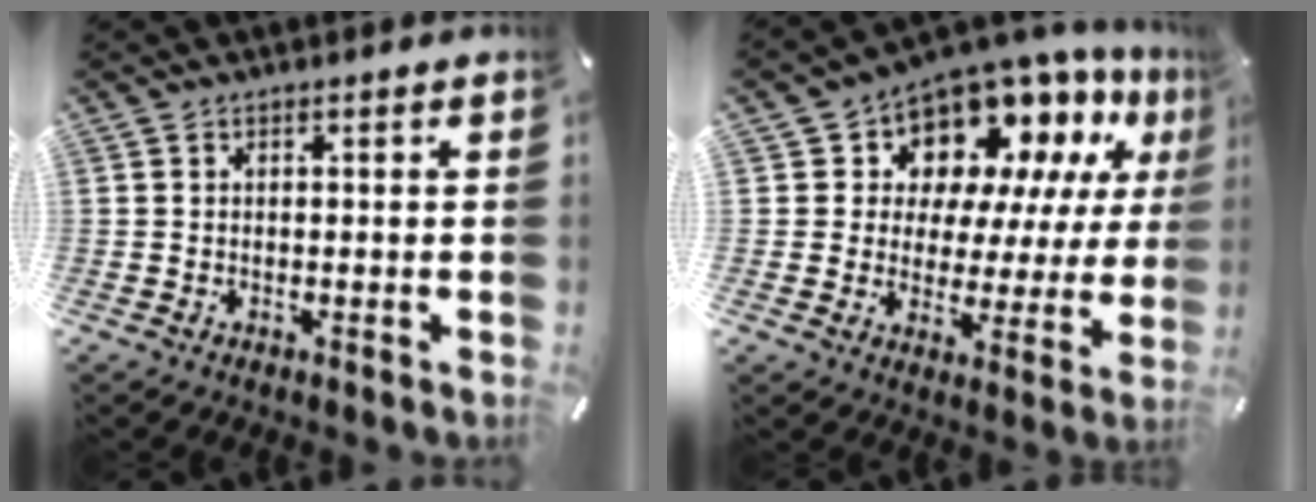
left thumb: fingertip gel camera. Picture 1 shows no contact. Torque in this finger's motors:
{"motor_torque": [2.51, 2.50, 1.43, -1.34, 0.15]}